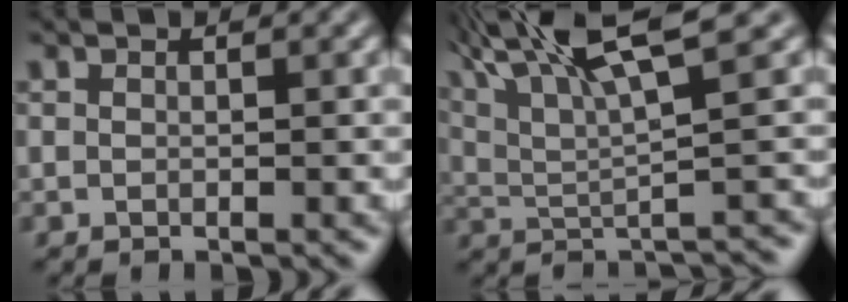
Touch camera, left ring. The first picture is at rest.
{"total": 8.1, "force": [4.8, 1.2, 6.4], "torque": [-0.094, 0.015, 0.085]}